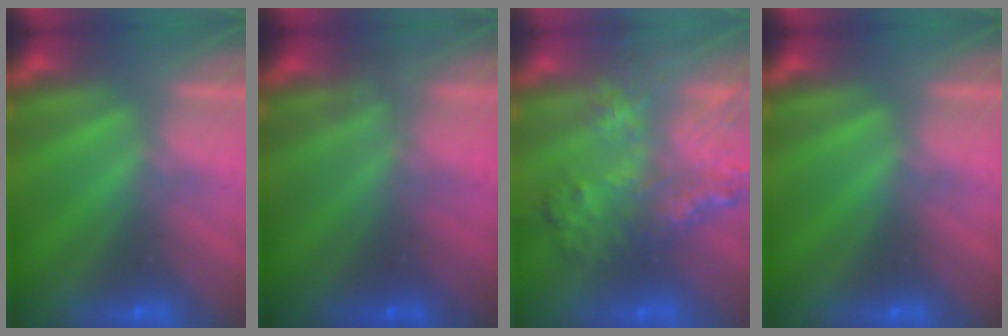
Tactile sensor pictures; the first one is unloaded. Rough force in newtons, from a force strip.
{"total": 1.2}
{"total": 7.9}
{"total": 0.0}